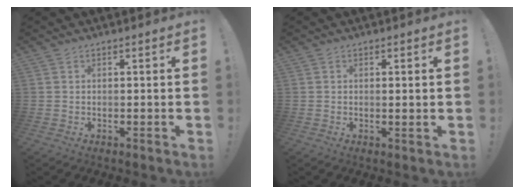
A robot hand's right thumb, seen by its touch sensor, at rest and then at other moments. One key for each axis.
{"total": 1.0, "fx": 0.4, "fy": -0.3, "fz": 0.9, "tx": -0.009, "ty": -0.005, "tz": 0.006}